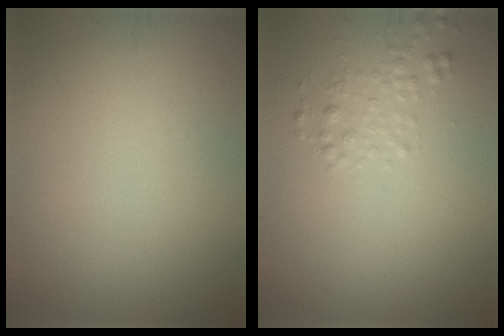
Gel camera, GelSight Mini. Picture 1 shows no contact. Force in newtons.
{"total": 1.6, "press": 1.6, "slide": 0.1}